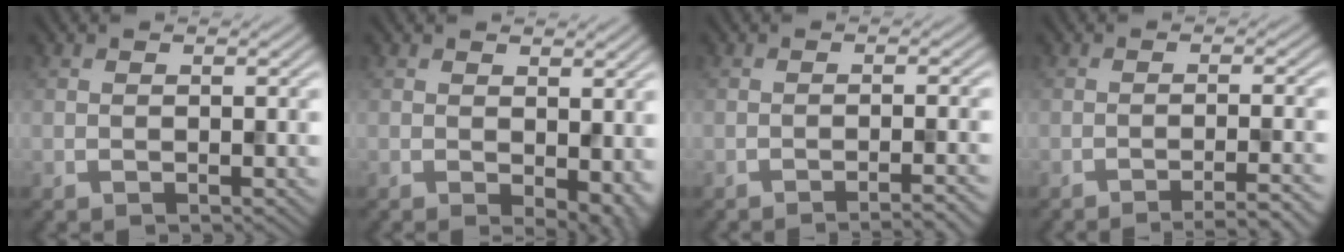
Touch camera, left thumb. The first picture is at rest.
{"total": 4.8, "force": [-0.5, 2.8, 3.9], "torque": [-0.054, -0.019, 0.004]}
{"total": 3.2, "force": [-2.2, 0.4, 2.3], "torque": [-0.023, 0.008, -0.044]}
{"total": 4.4, "force": [-3.1, 0.5, 3.2], "torque": [-0.039, 0.014, -0.060]}